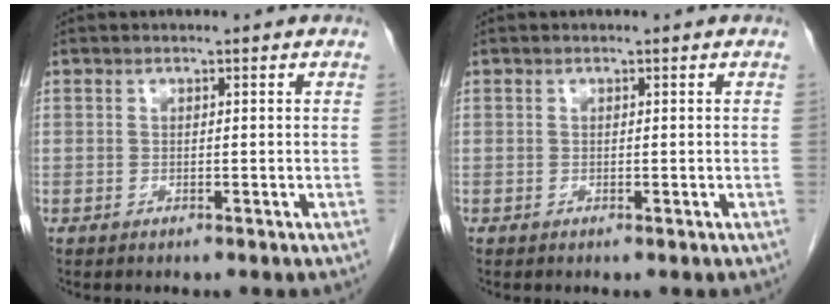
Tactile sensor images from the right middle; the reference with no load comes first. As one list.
[{"total": 0.0}]